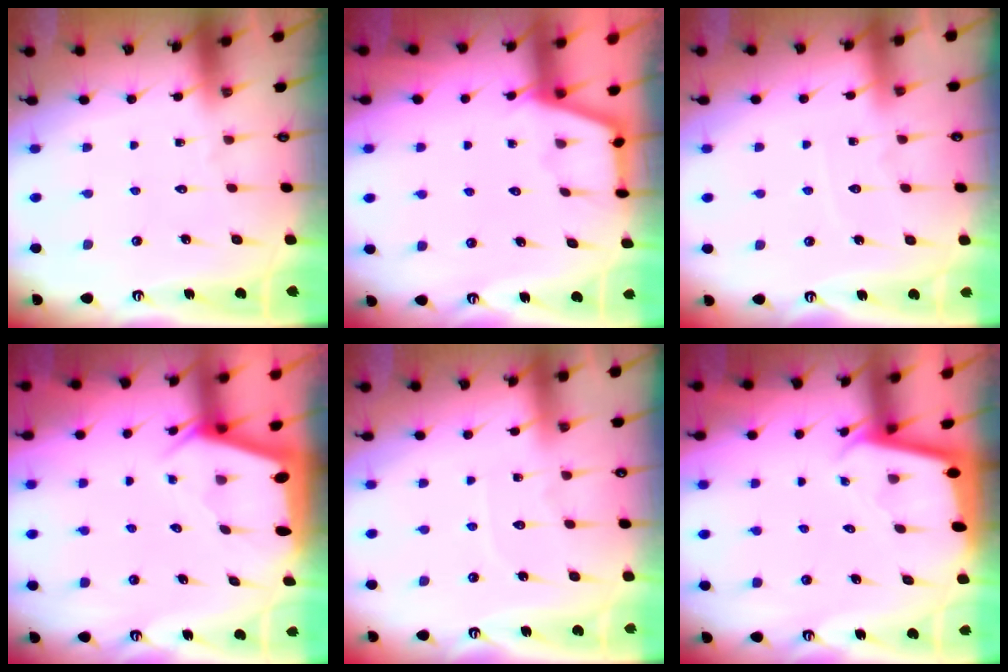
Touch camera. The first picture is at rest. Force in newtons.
{"total": 2.4, "press": 2.4, "slide": 0.4}
{"total": 3.4, "press": 3.4, "slide": 0.3}
{"total": 2.0, "press": 2.0, "slide": 0.5}
{"total": 3.8, "press": 3.8, "slide": 0.5}
{"total": 1.8, "press": 1.8, "slide": 0.0}